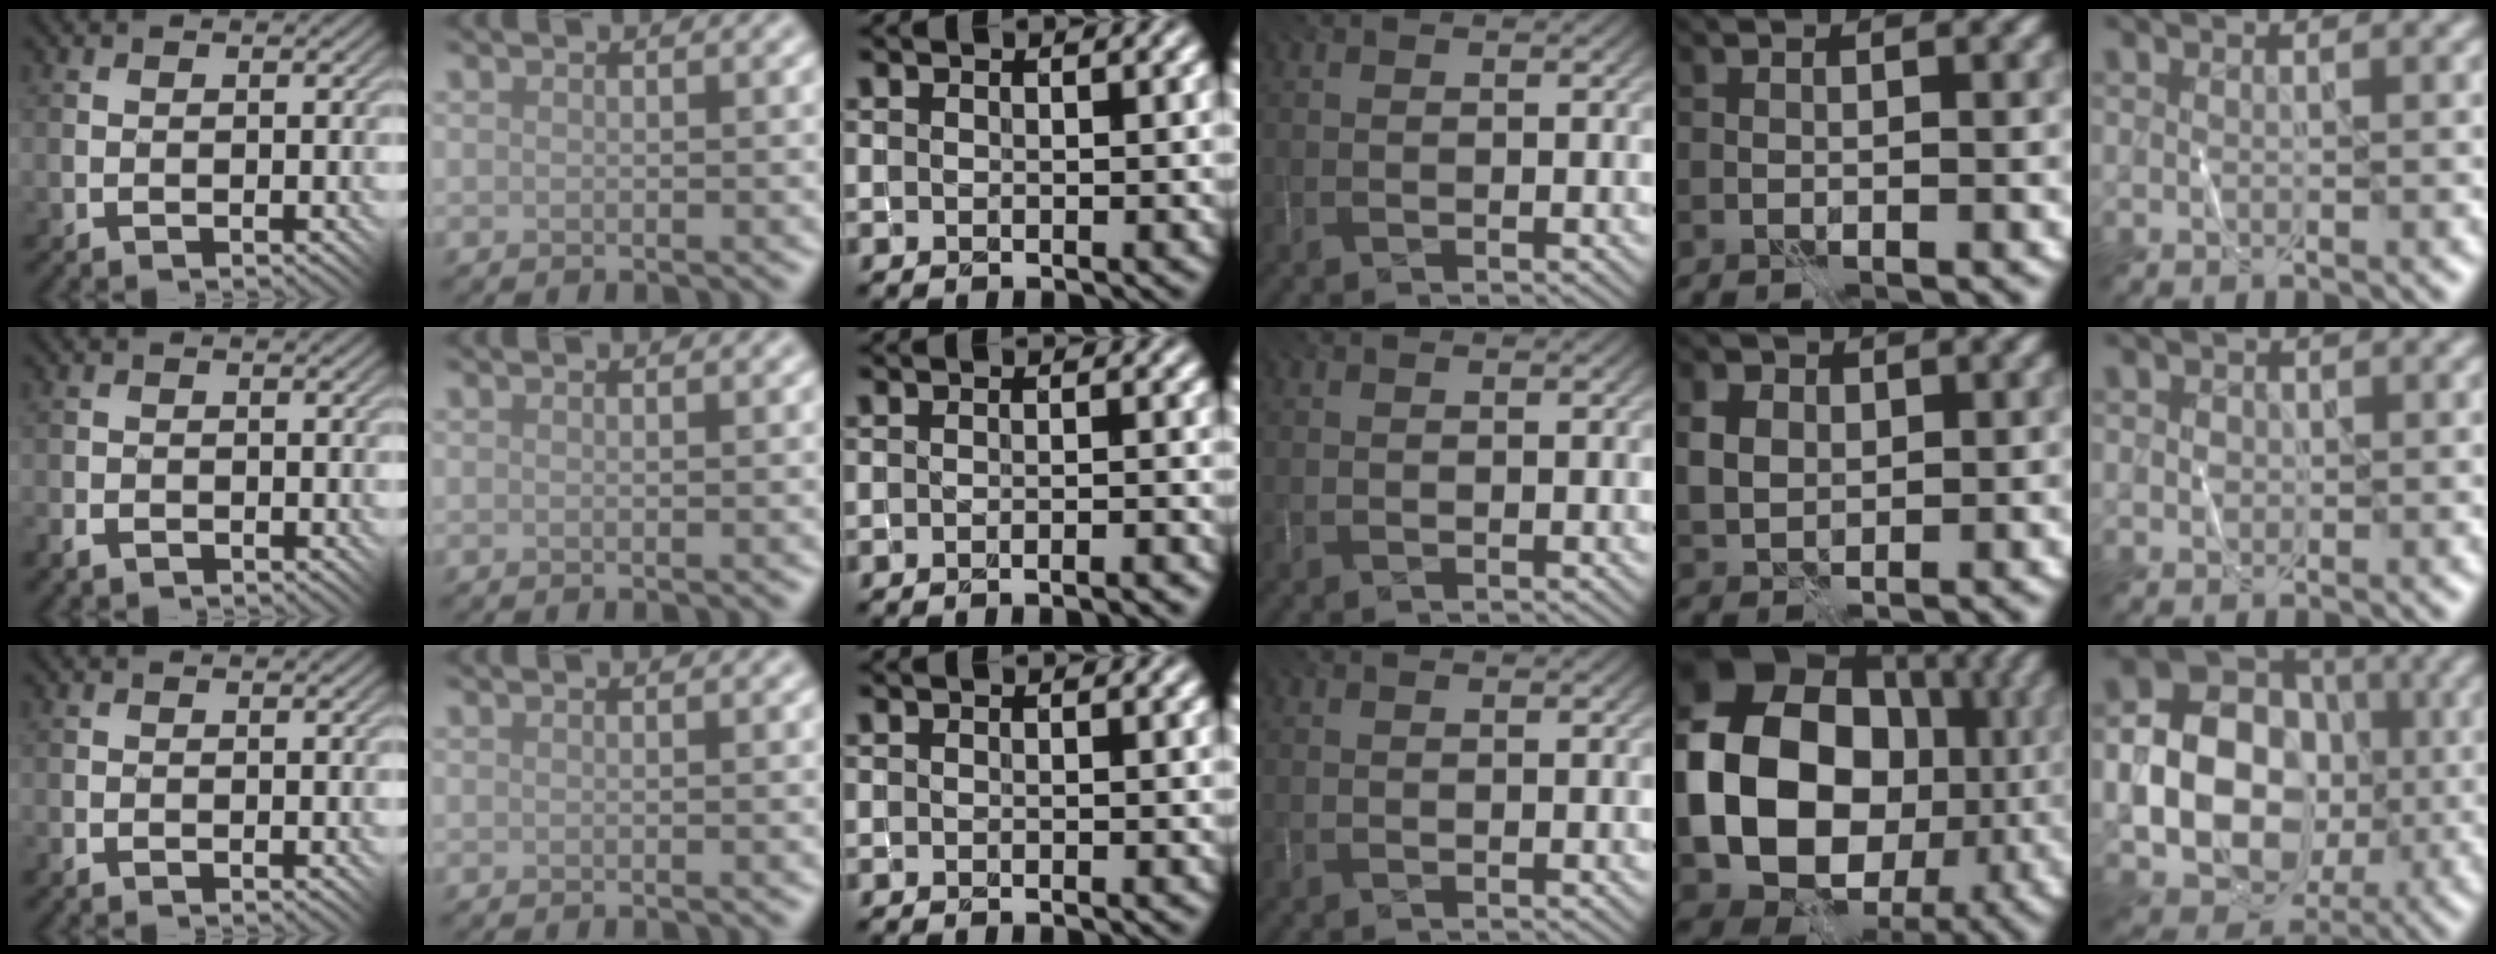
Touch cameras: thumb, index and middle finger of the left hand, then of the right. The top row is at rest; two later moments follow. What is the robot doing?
{"motion": "fold", "object": "shorts"}